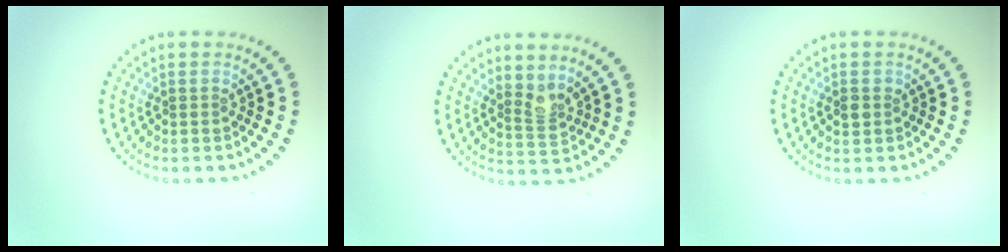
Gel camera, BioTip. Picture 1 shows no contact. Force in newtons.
{"total": 2.1, "press": 1.5, "slide": 1.4}
{"total": 1.1, "press": 1.0, "slide": 0.4}